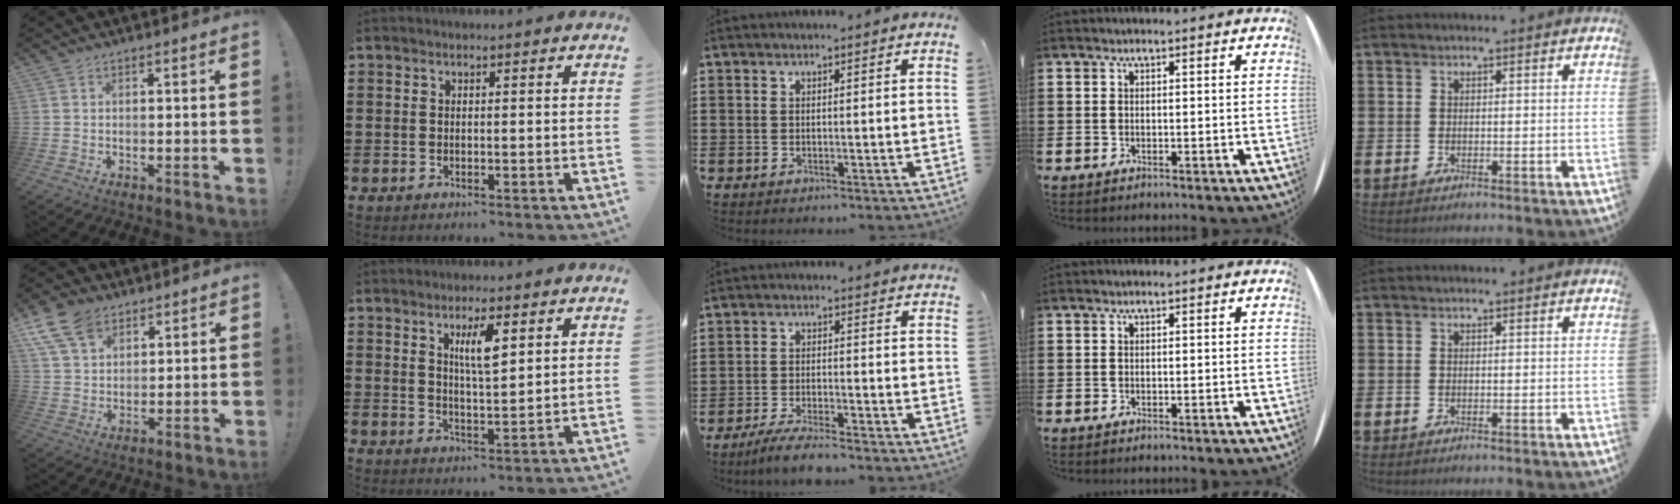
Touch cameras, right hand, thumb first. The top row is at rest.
{"thumb": {"total": 11.1, "force": [6.6, 7.1, 5.4], "torque": [-0.107, -0.028, 0.130]}, "index": {"total": 5.0, "force": [2.3, 1.2, 4.3], "torque": [-0.082, 0.003, 0.035]}, "middle": {"total": 4.1, "force": [-3.7, 0.0, 1.7], "torque": [-0.038, -0.008, -0.072]}}